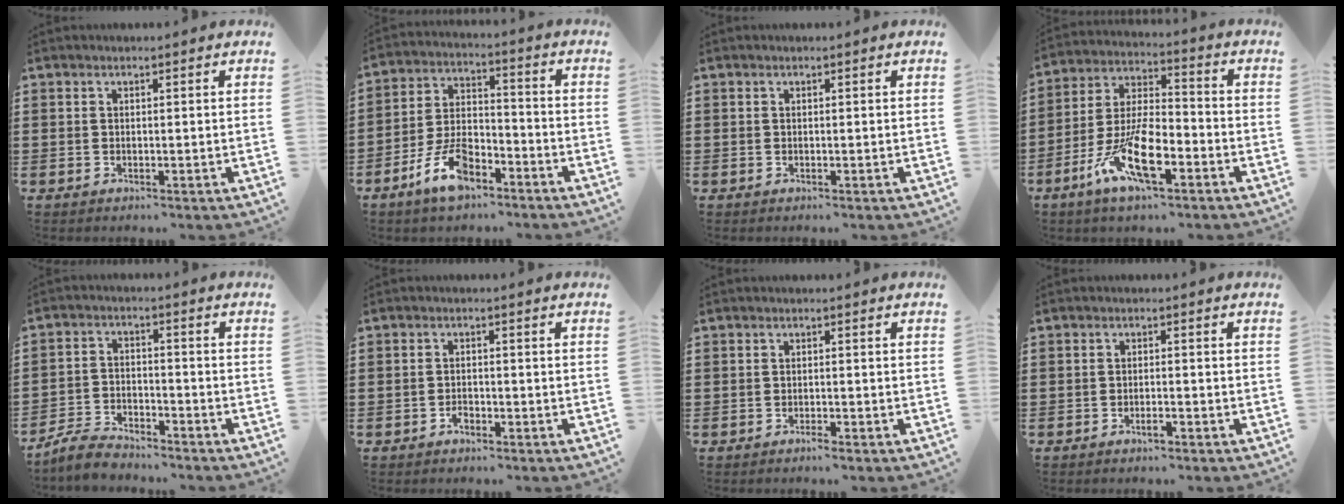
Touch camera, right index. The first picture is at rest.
{"total": 8.8, "force": [-5.4, 3.9, 5.8], "torque": [-0.132, 0.009, -0.103]}
{"total": 0.0}
{"total": 12.1, "force": [-5.9, 4.6, 9.5], "torque": [-0.208, 0.003, -0.111]}
{"total": 4.6, "force": [-4.4, 0.9, 0.9], "torque": [-0.032, 0.003, -0.092]}
{"total": 1.4, "force": [-1.2, 0.6, 0.5], "torque": [-0.014, -0.003, -0.023]}
{"total": 1.0, "force": [-0.9, 0.1, 0.4], "torque": [-0.011, -0.003, -0.016]}
{"total": 1.6, "force": [-1.1, 0.3, 1.1], "torque": [-0.022, -0.003, -0.019]}